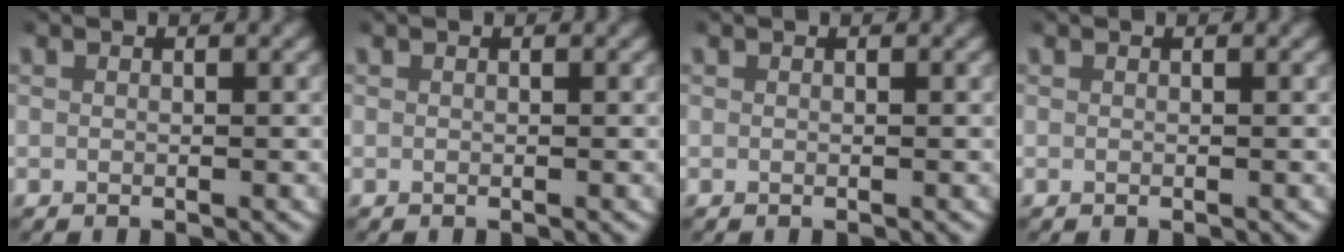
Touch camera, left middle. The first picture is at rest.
{"total": 0.0}
{"total": 0.0}
{"total": 0.0}